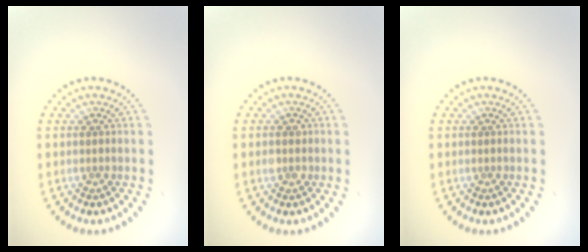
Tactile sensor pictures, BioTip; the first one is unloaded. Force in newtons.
{"total": 1.2, "press": 1.1, "slide": 0.3}
{"total": 0.0}